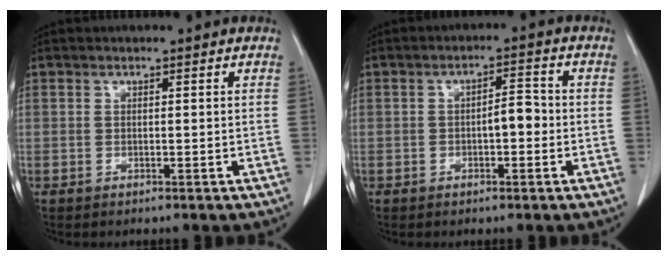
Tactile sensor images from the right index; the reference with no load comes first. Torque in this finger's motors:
{"motor_torque": [0.09, 0.03, 0.10, 0.04]}